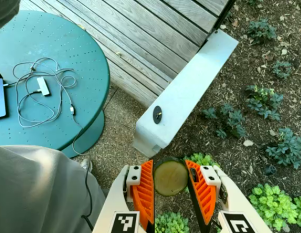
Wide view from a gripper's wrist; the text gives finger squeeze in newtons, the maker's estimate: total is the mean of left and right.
{"total": 10.5, "left": 10.7, "right": 10.2}